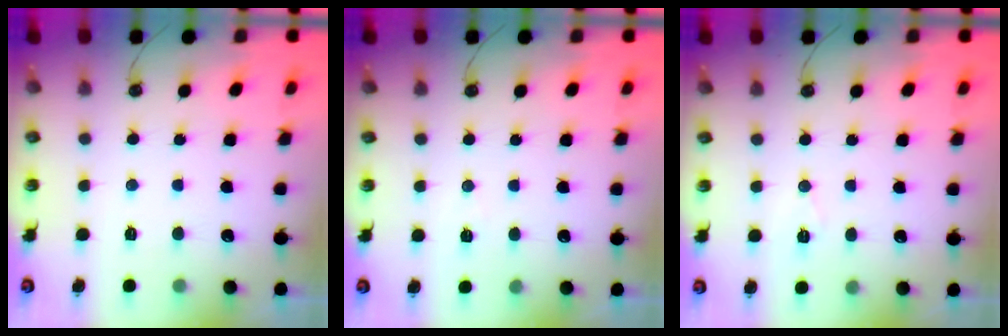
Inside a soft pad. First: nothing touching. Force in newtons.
{"total": 6.1, "press": 4.1, "slide": 4.6}
{"total": 6.4, "press": 4.5, "slide": 4.5}